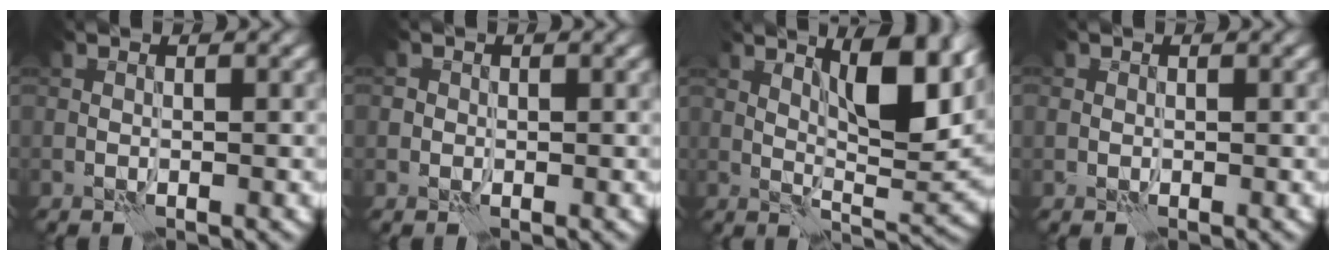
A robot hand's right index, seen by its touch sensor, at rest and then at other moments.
{"total": 0.8, "force": [0.1, 0.8, 0.0], "torque": [0.005, 0.000, -0.002]}
{"total": 8.0, "force": [3.7, 2.2, 6.7], "torque": [-0.104, -0.002, 0.063]}
{"total": 0.6, "force": [0.2, 0.5, 0.0], "torque": [0.002, -0.001, 0.002]}